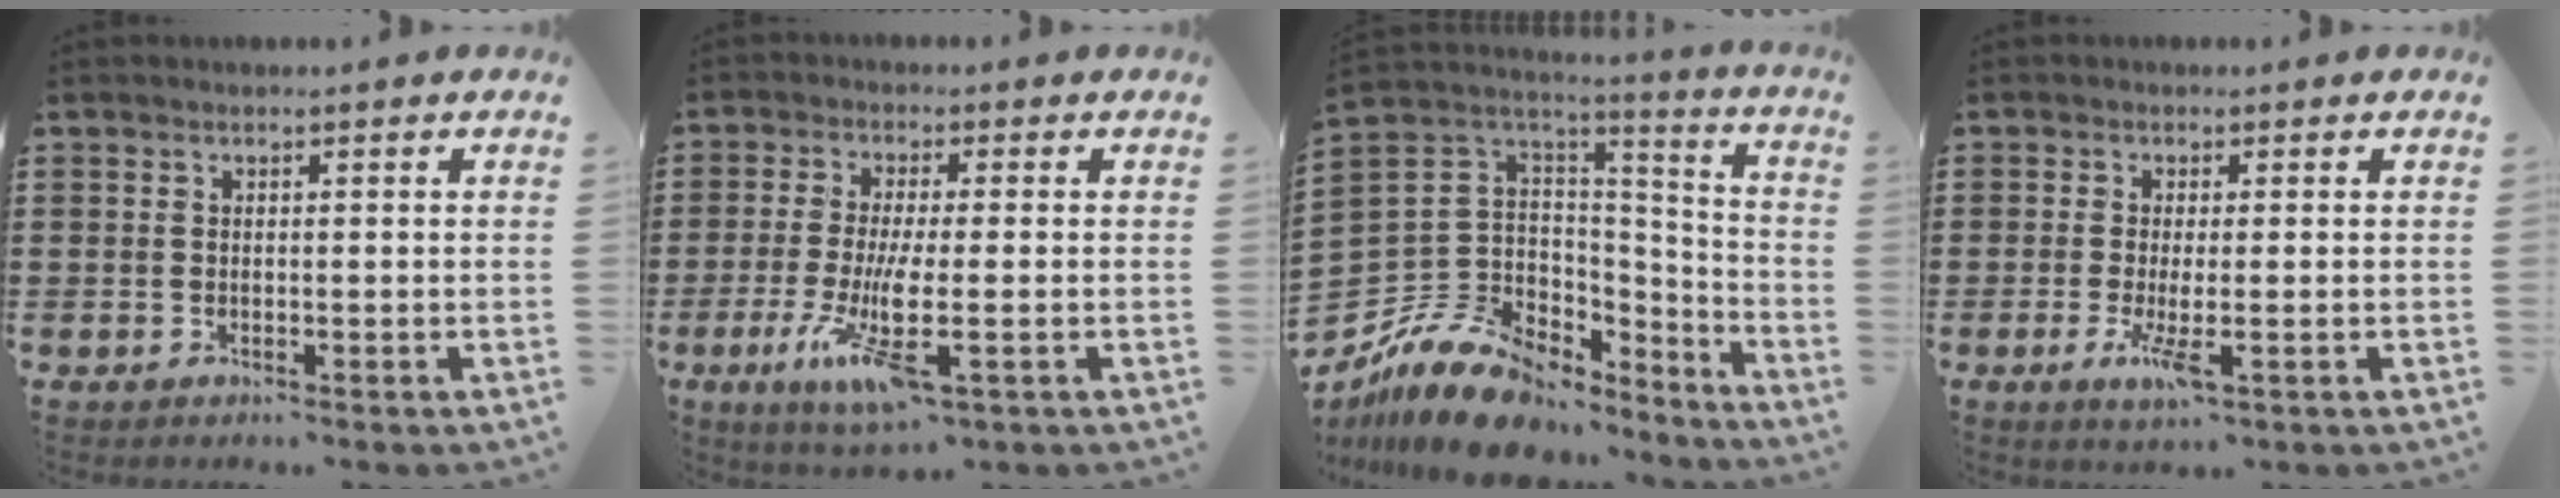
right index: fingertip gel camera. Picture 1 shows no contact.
{"total": 8.4, "force": [-2.9, 1.3, 7.8], "torque": [-0.167, -0.022, -0.055]}
{"total": 11.4, "force": [-7.1, 7.5, 4.6], "torque": [-0.122, 0.014, -0.131]}
{"total": 4.0, "force": [-1.4, 0.5, 3.7], "torque": [-0.081, -0.019, -0.027]}